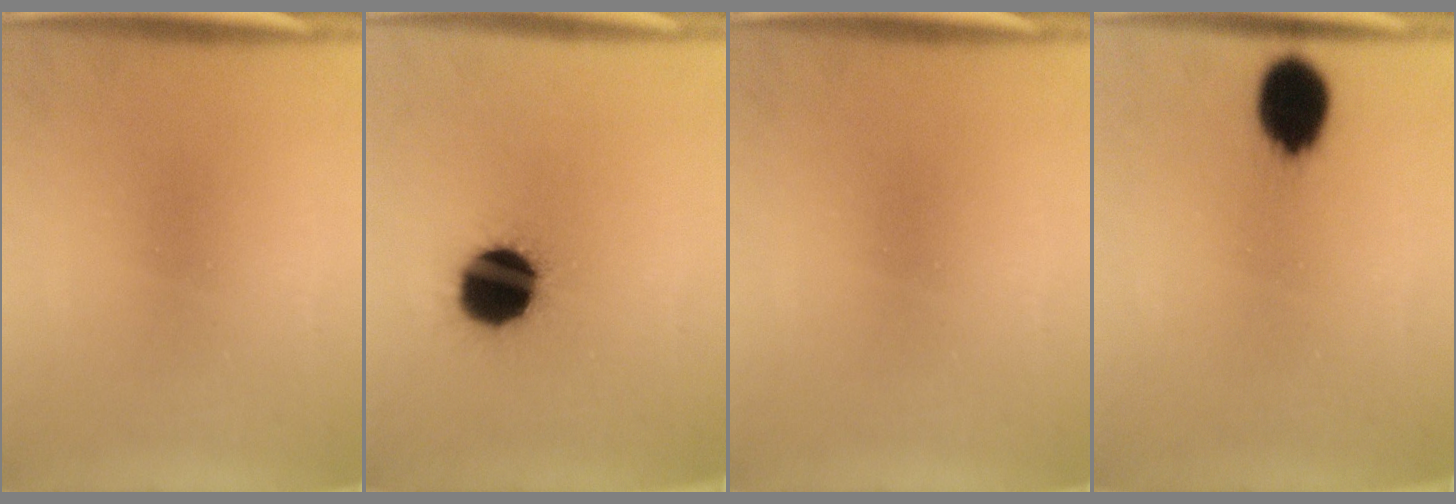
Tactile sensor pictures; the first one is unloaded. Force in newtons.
{"total": 17.1}
{"total": 0.0}
{"total": 10.4}